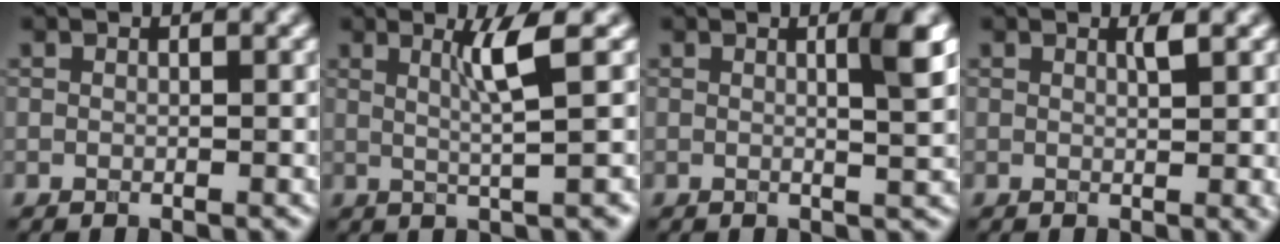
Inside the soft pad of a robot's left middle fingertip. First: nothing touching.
{"total": 3.7, "force": [1.0, 0.3, 3.6], "torque": [-0.062, -0.001, 0.018]}
{"total": 3.0, "force": [0.6, 0.6, 2.9], "torque": [-0.036, 0.000, 0.003]}
{"total": 1.7, "force": [0.5, 0.3, 1.6], "torque": [-0.021, -0.003, 0.005]}